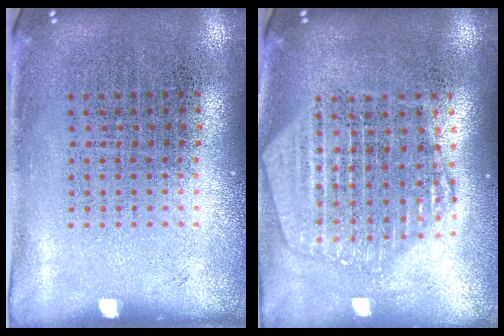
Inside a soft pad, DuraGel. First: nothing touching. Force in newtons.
{"total": 2.2, "press": 1.9, "slide": 1.1}